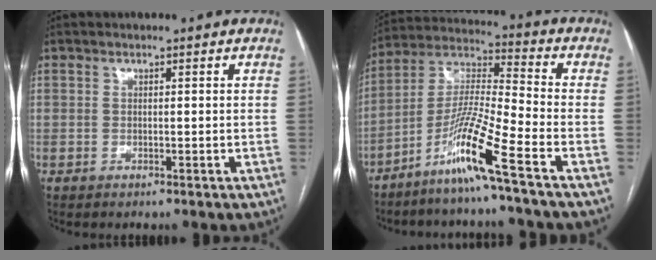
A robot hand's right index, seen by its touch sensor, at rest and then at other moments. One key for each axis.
{"total": 11.4, "fx": -6.9, "fy": -1.5, "fz": 8.9, "tx": -0.181, "ty": -0.013, "tz": -0.137}